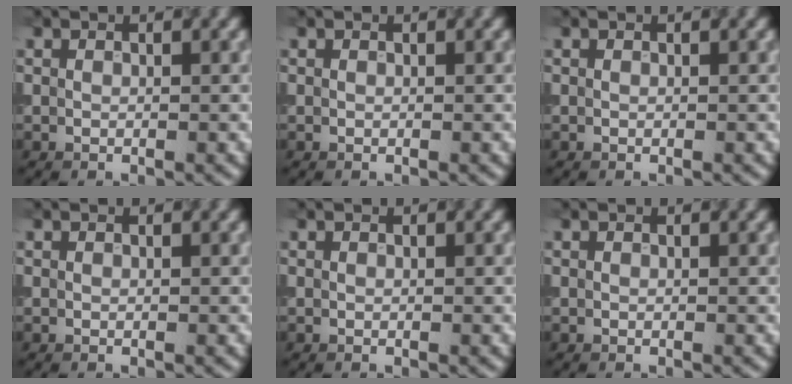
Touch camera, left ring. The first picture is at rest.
{"total": 0.0}
{"total": 0.0}
{"total": 0.0}
{"total": 0.0}
{"total": 0.0}